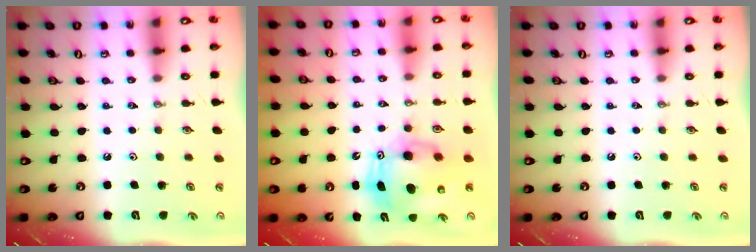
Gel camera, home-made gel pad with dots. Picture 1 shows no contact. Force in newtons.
{"total": 11.5, "press": 11.2, "slide": 2.5}
{"total": 0.0}